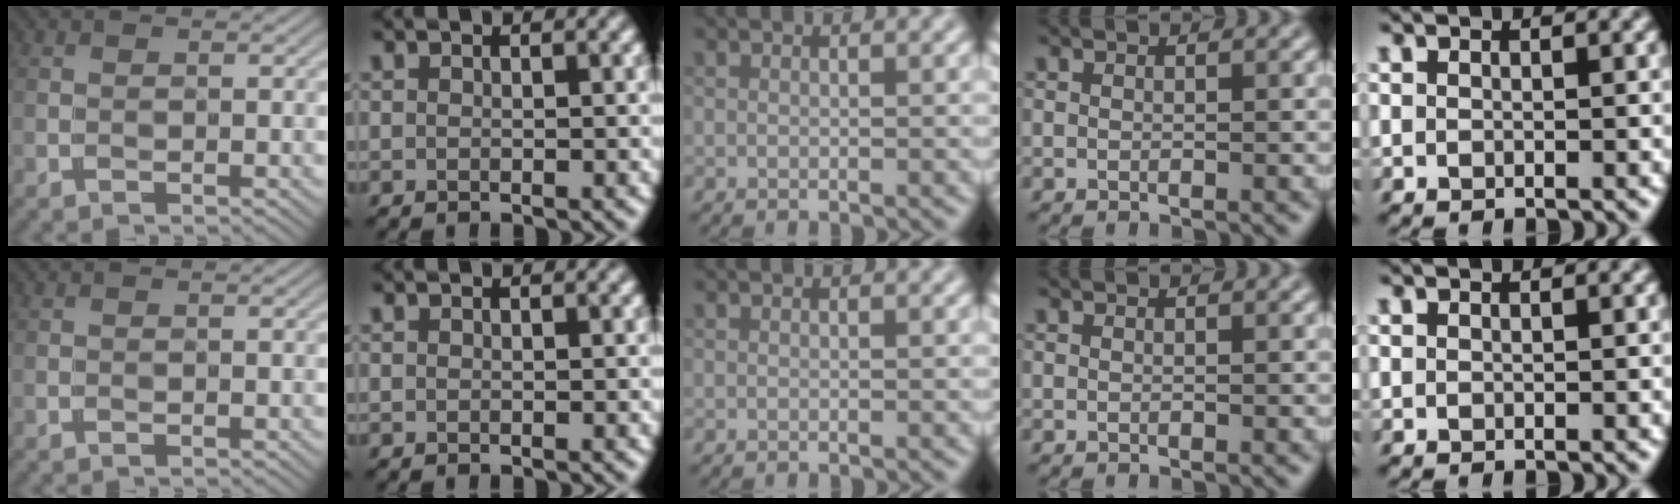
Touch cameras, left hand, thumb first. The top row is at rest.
{}